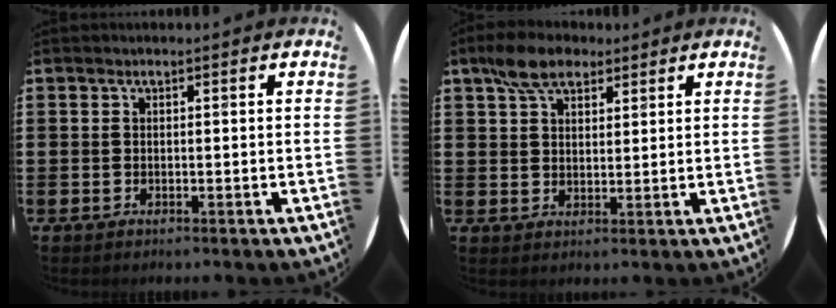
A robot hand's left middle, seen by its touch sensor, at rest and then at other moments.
{"total": 5.9, "force": [4.4, 3.0, 2.5], "torque": [-0.054, 0.005, 0.082]}